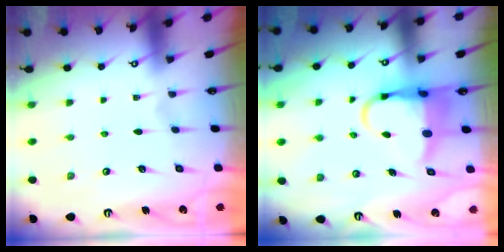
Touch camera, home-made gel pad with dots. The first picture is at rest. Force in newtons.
{"total": 7.0, "press": 6.9, "slide": 1.2}